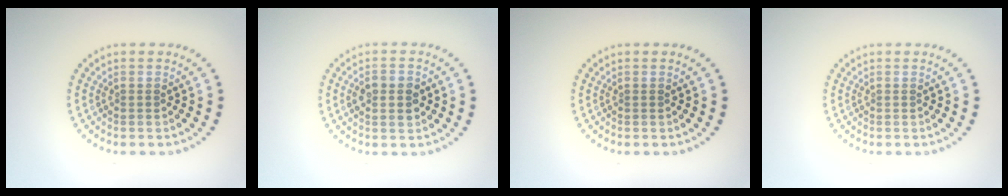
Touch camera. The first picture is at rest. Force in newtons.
{"total": 2.7, "press": 2.7, "slide": 0.2}
{"total": 0.0}
{"total": 0.0}